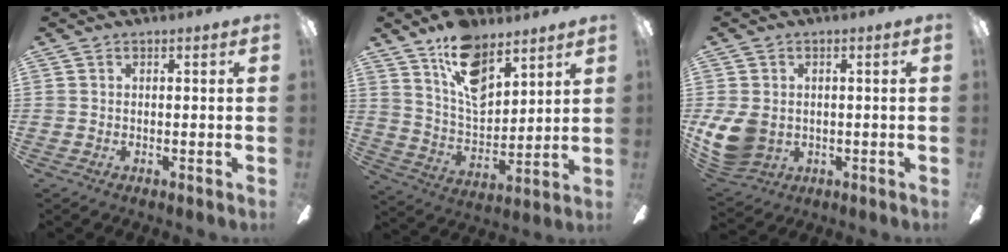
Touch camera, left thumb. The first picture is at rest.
{"total": 15.1, "force": [9.7, 7.9, 8.4], "torque": [-0.147, -0.041, 0.180]}
{"total": 9.4, "force": [-0.7, 7.6, 5.6], "torque": [-0.120, 0.004, -0.009]}